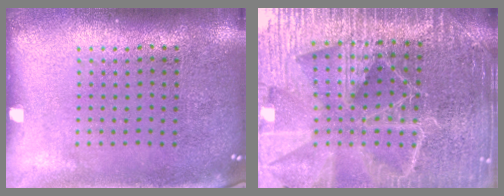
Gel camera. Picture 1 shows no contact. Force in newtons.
{"total": 5.3, "press": 4.8, "slide": 2.3}